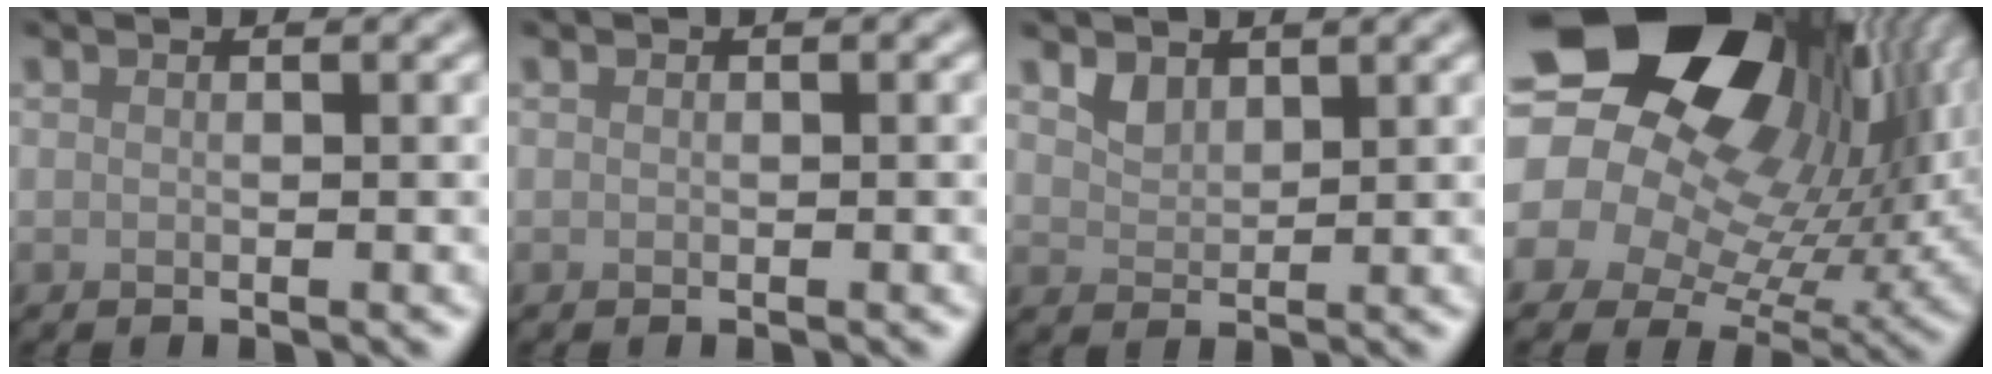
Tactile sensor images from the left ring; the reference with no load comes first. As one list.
[{"total": 0.0}, {"total": 1.6, "force": [1.2, 0.9, 0.5], "torque": [-0.011, -0.004, 0.030]}, {"total": 21.3, "force": [8.1, 14.2, 13.7], "torque": [-0.260, 0.026, 0.146]}]